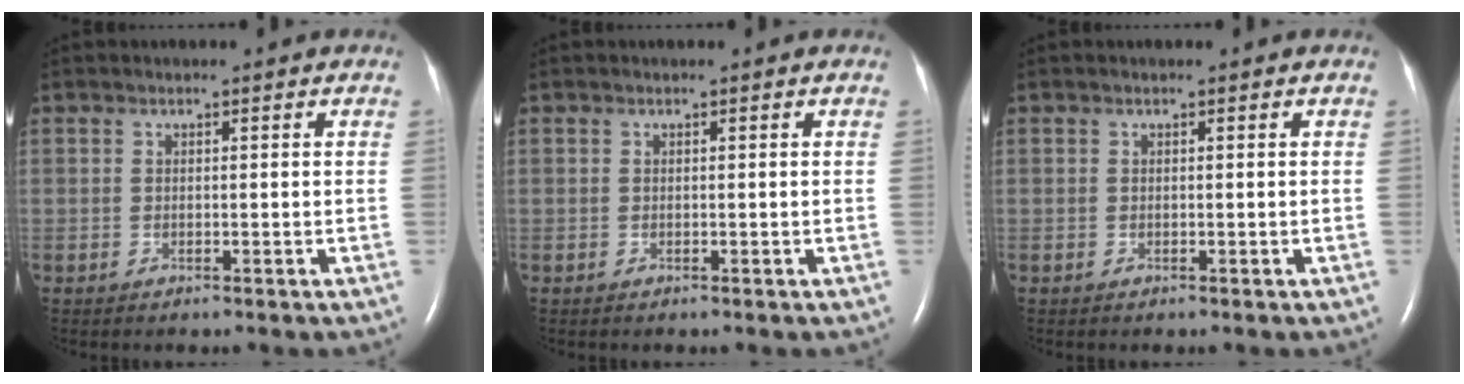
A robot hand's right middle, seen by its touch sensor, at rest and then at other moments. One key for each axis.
{"total": 0.0}
{"total": 0.0}